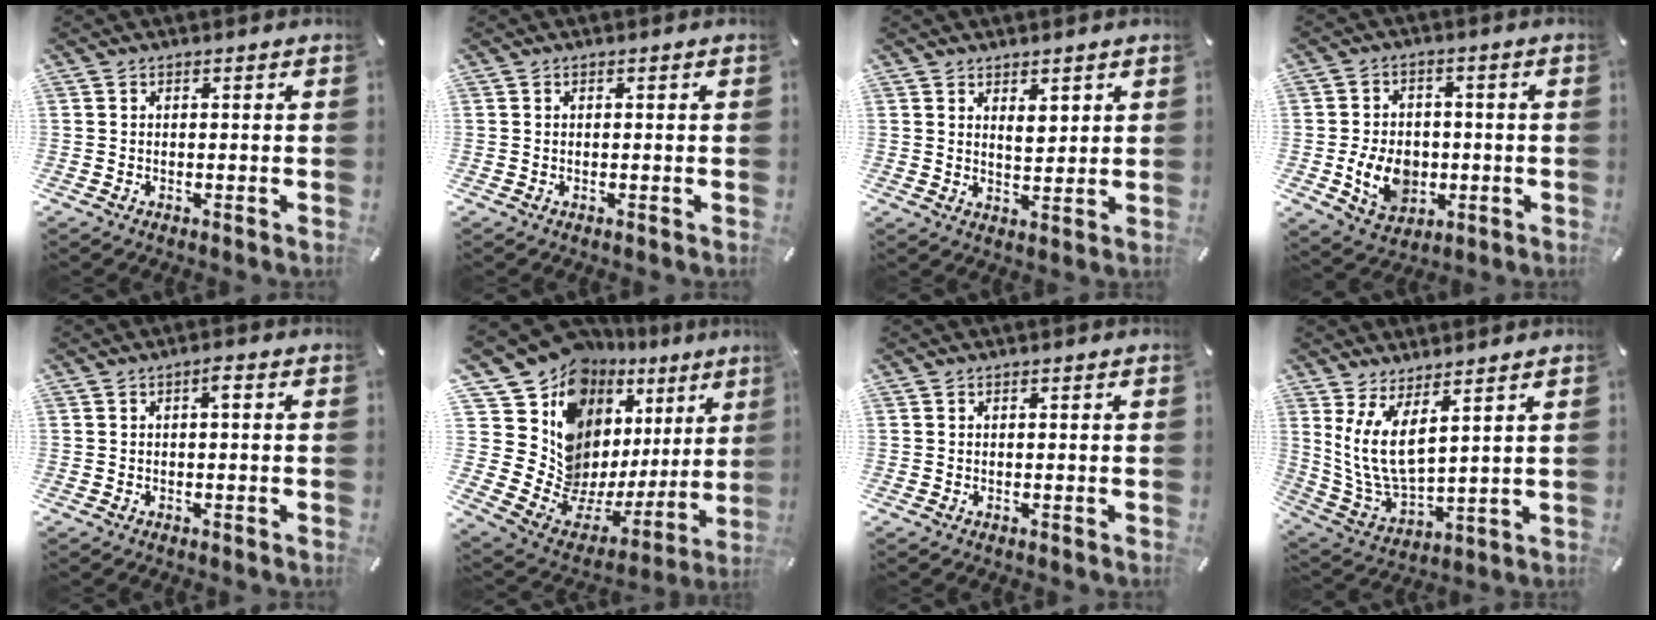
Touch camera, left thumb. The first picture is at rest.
{"total": 0.0}
{"total": 4.2, "force": [2.6, 2.3, 2.3], "torque": [-0.020, -0.015, 0.040]}
{"total": 10.4, "force": [-2.0, 8.2, 6.1], "torque": [-0.122, 0.014, -0.032]}
{"total": 1.6, "force": [0.0, 0.4, 1.6], "torque": [-0.033, 0.005, -0.002]}
{"total": 12.4, "force": [7.5, 8.5, 5.0], "torque": [-0.057, -0.128, 0.149]}
{"total": 0.0}
{"total": 11.1, "force": [4.8, 5.1, 8.5], "torque": [-0.205, -0.030, 0.095]}